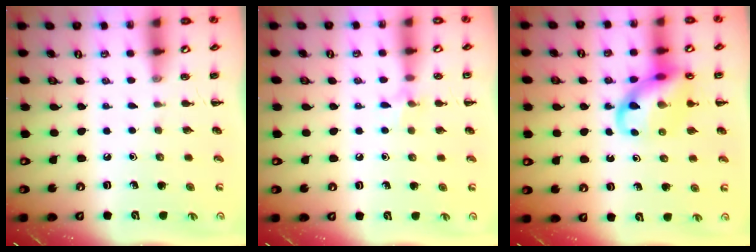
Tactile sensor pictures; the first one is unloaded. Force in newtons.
{"total": 6.3, "press": 6.1, "slide": 1.5}
{"total": 13.5, "press": 13.3, "slide": 1.9}